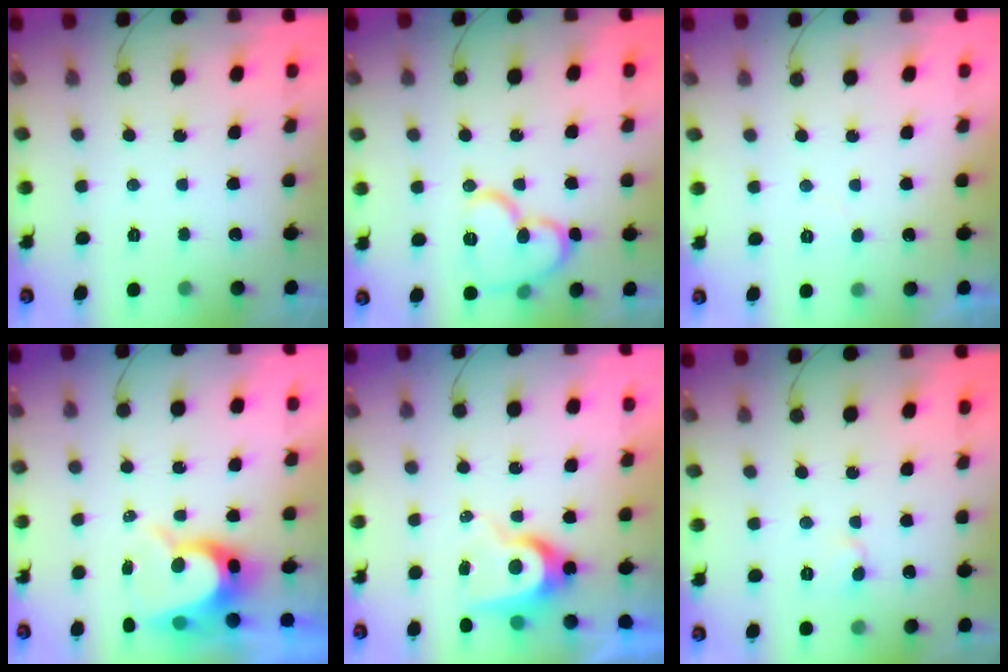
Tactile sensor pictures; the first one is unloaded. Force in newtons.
{"total": 12.4, "press": 12.4, "slide": 0.5}
{"total": 2.3, "press": 2.3, "slide": 0.2}
{"total": 8.4, "press": 8.4, "slide": 0.5}
{"total": 7.4, "press": 7.4, "slide": 0.1}
{"total": 3.9, "press": 3.9, "slide": 0.3}